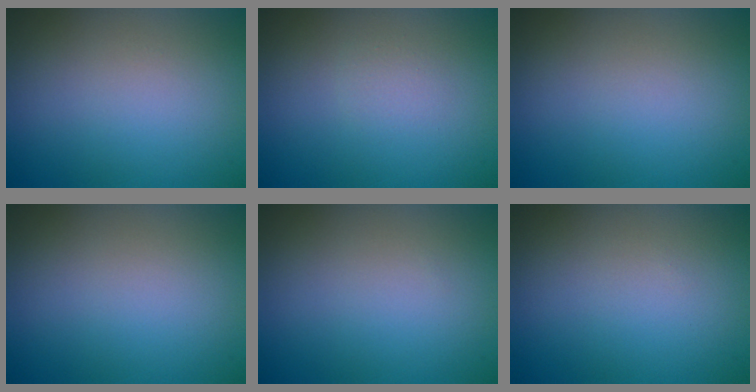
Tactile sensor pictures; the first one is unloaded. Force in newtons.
{"total": 0.8, "press": 0.8, "slide": 0.0}
{"total": 0.0}
{"total": 0.0}
{"total": 0.0}
{"total": 0.0}